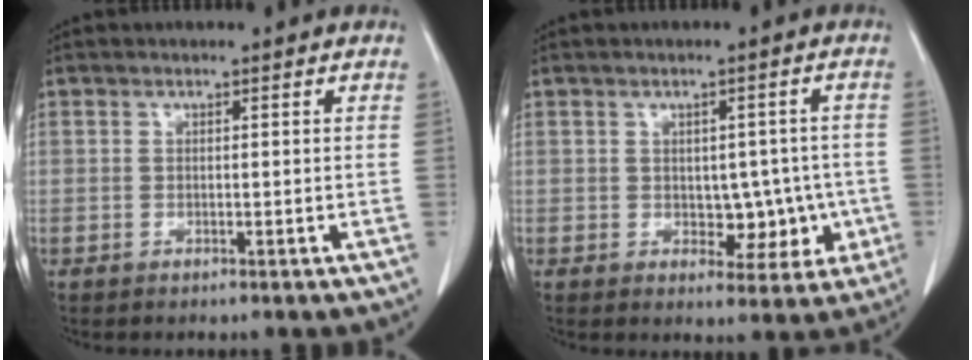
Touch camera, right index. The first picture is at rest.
{"total": 6.1, "force": [-0.9, 3.9, 4.6], "torque": [-0.044, 0.014, 0.001]}